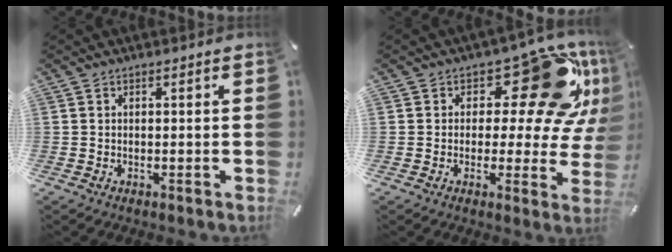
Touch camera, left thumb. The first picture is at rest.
{"total": 20.8, "force": [10.2, 9.4, 15.5], "torque": [-0.199, -0.067, 0.167]}